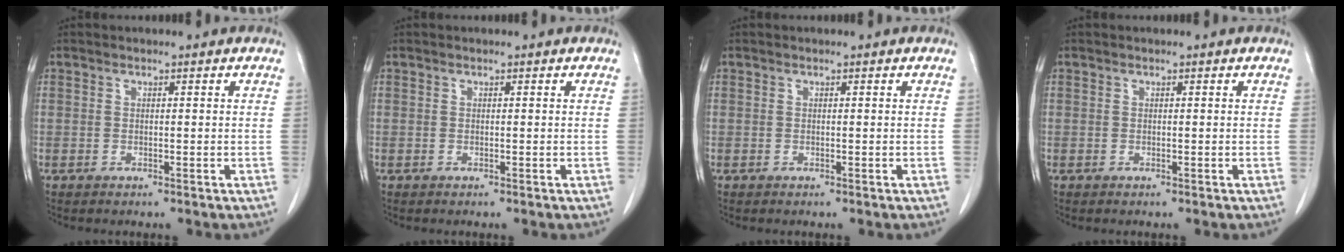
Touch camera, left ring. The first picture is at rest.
{"total": 0.0}
{"total": 0.0}
{"total": 0.0}